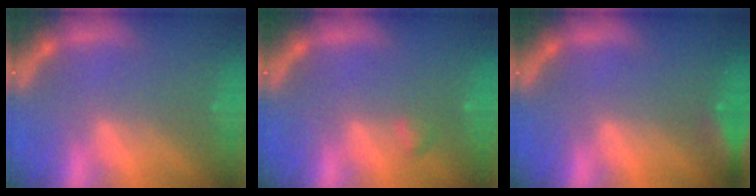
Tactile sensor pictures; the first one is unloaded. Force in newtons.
{"total": 0.9}
{"total": 4.0}